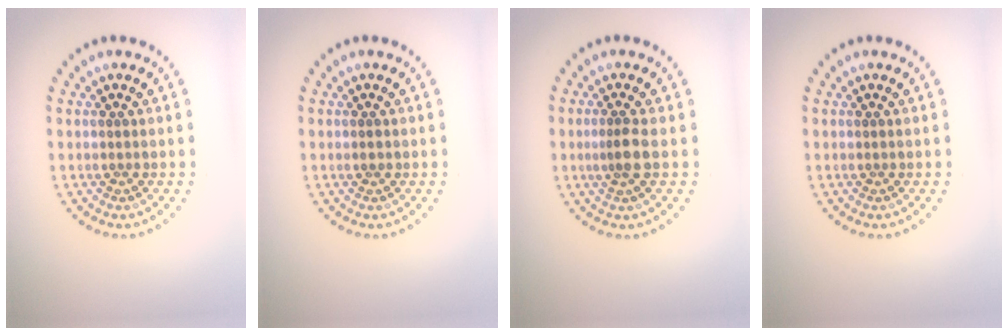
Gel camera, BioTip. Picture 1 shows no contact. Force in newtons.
{"total": 0.5, "press": 0.5, "slide": 0.0}
{"total": 2.0, "press": 1.7, "slide": 1.0}
{"total": 0.0}